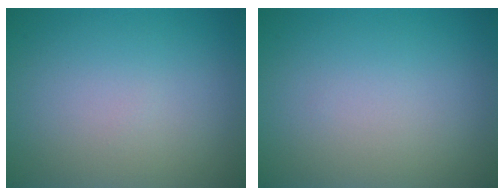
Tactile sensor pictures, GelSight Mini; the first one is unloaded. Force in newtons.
{"total": 0.0}